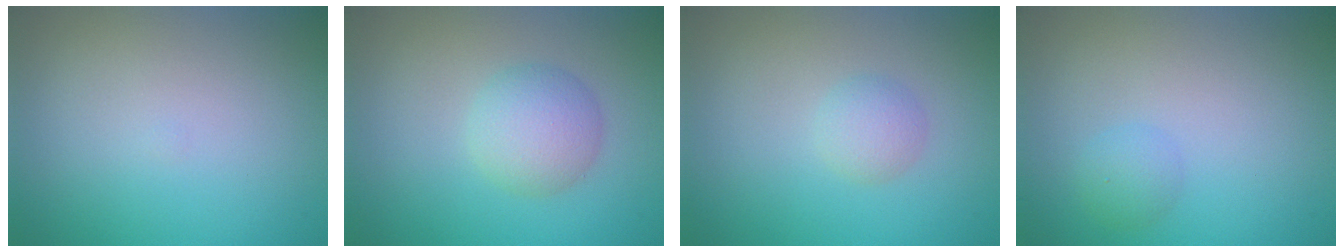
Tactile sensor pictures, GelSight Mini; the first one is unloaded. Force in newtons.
{"total": 3.2, "press": 3.2, "slide": 0.1}
{"total": 1.6, "press": 1.6, "slide": 0.1}
{"total": 1.4, "press": 1.3, "slide": 0.2}